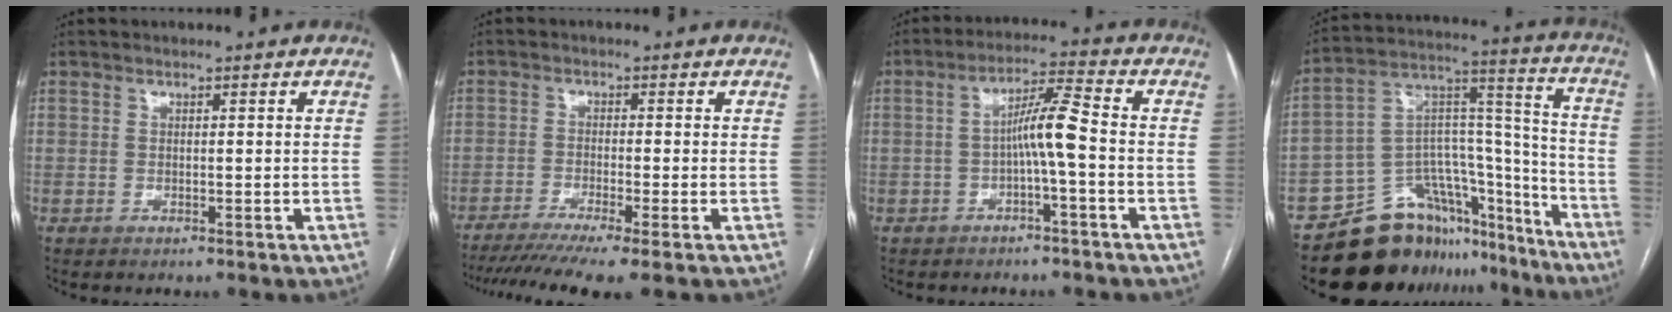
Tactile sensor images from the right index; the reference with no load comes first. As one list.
[{"total": 9.5, "force": [-7.0, 0.0, 6.4], "torque": [-0.102, -0.015, -0.112]}, {"total": 6.1, "force": [-1.1, -0.1, 6.0], "torque": [-0.107, 0.018, -0.020]}, {"total": 19.8, "force": [-16.3, 9.8, 5.5], "torque": [-0.073, 0.083, -0.246]}]